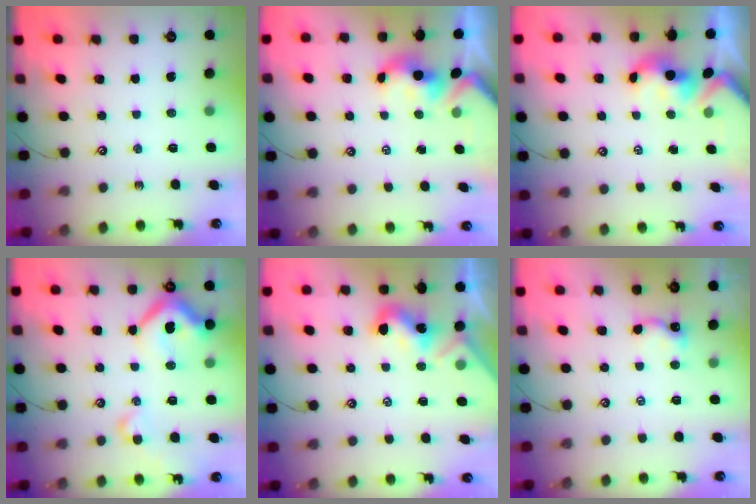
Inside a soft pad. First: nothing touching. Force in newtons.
{"total": 0.9, "press": 0.5, "slide": 0.7}
{"total": 1.7, "press": 1.5, "slide": 0.7}
{"total": 14.3, "press": 14.2, "slide": 2.2}
{"total": 2.0, "press": 1.9, "slide": 0.5}
{"total": 1.0, "press": 1.0, "slide": 0.2}